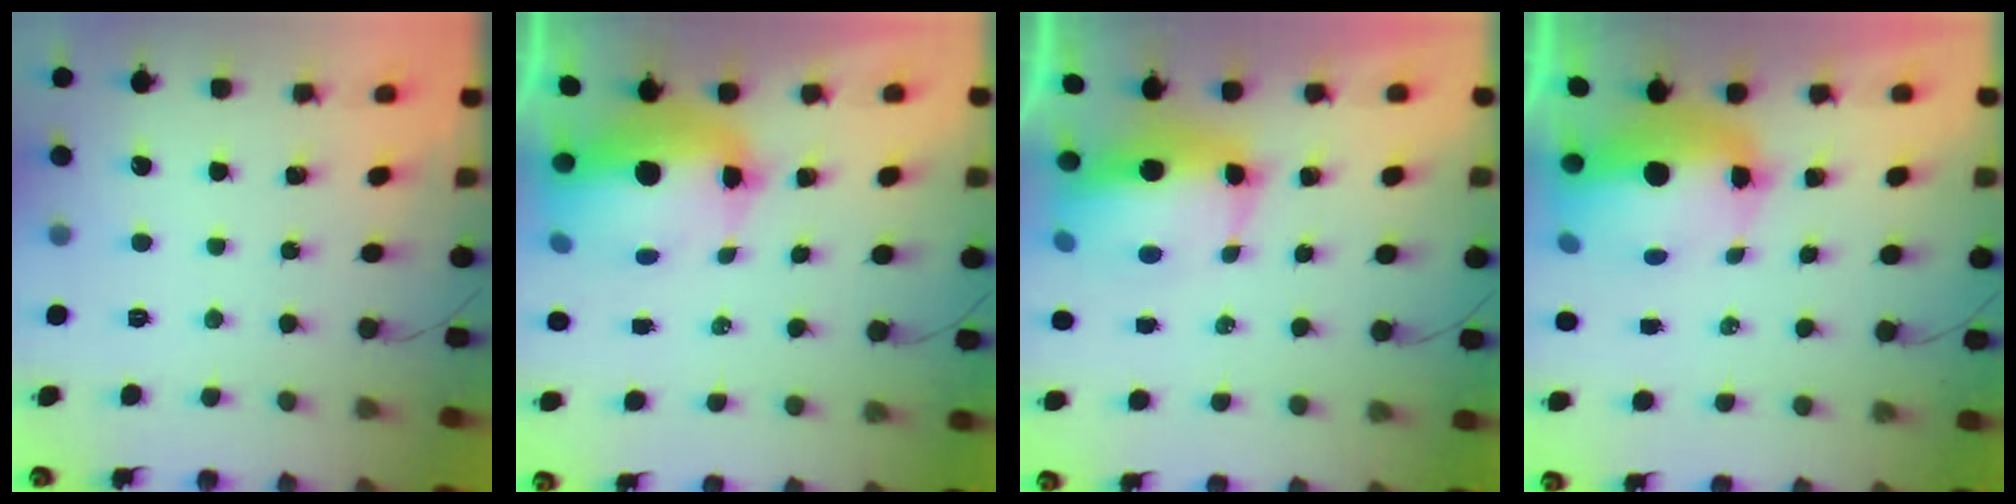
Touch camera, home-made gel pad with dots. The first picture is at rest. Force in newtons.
{"total": 11.3, "press": 11.0, "slide": 2.4}
{"total": 10.2, "press": 9.9, "slide": 2.2}
{"total": 10.7, "press": 10.5, "slide": 2.0}